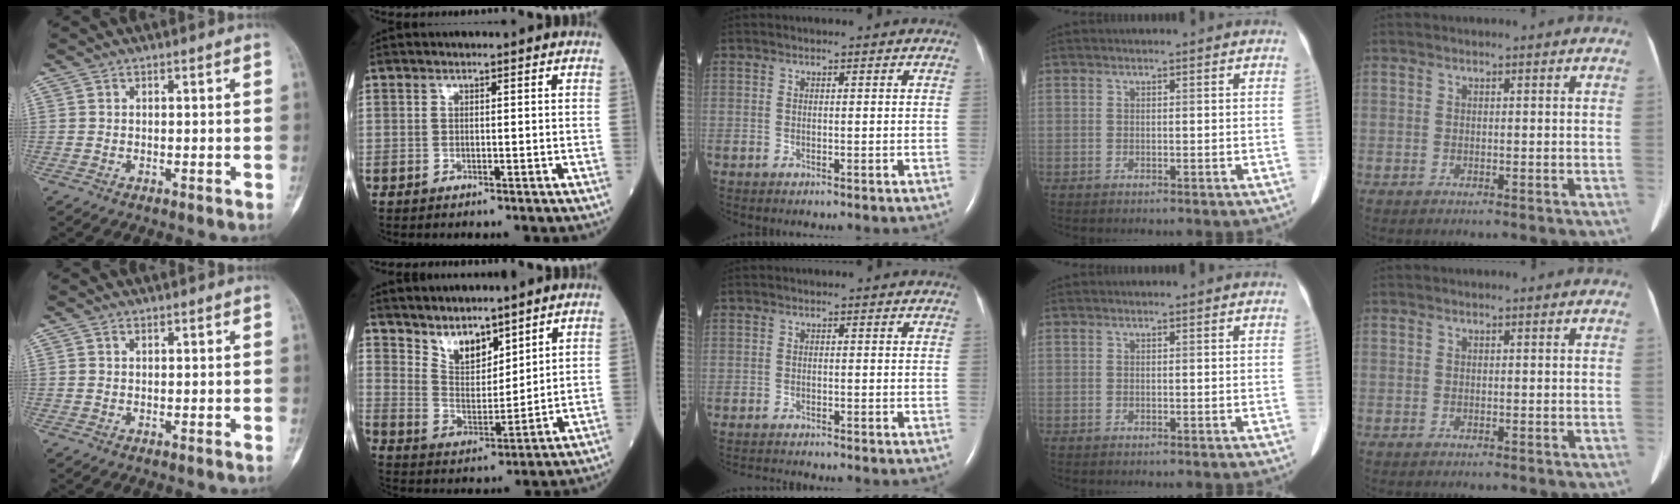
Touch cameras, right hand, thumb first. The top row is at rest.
{"thumb": {"total": 0.7, "force": [0.4, 0.4, 0.3], "torque": [-0.005, -0.001, 0.007]}, "index": {"total": 6.9, "force": [5.7, 2.5, 3.0], "torque": [-0.061, 0.004, 0.123]}, "middle": {"total": 1.5, "force": [-1.4, -0.4, -0.2], "torque": [-0.002, -0.011, -0.026]}}